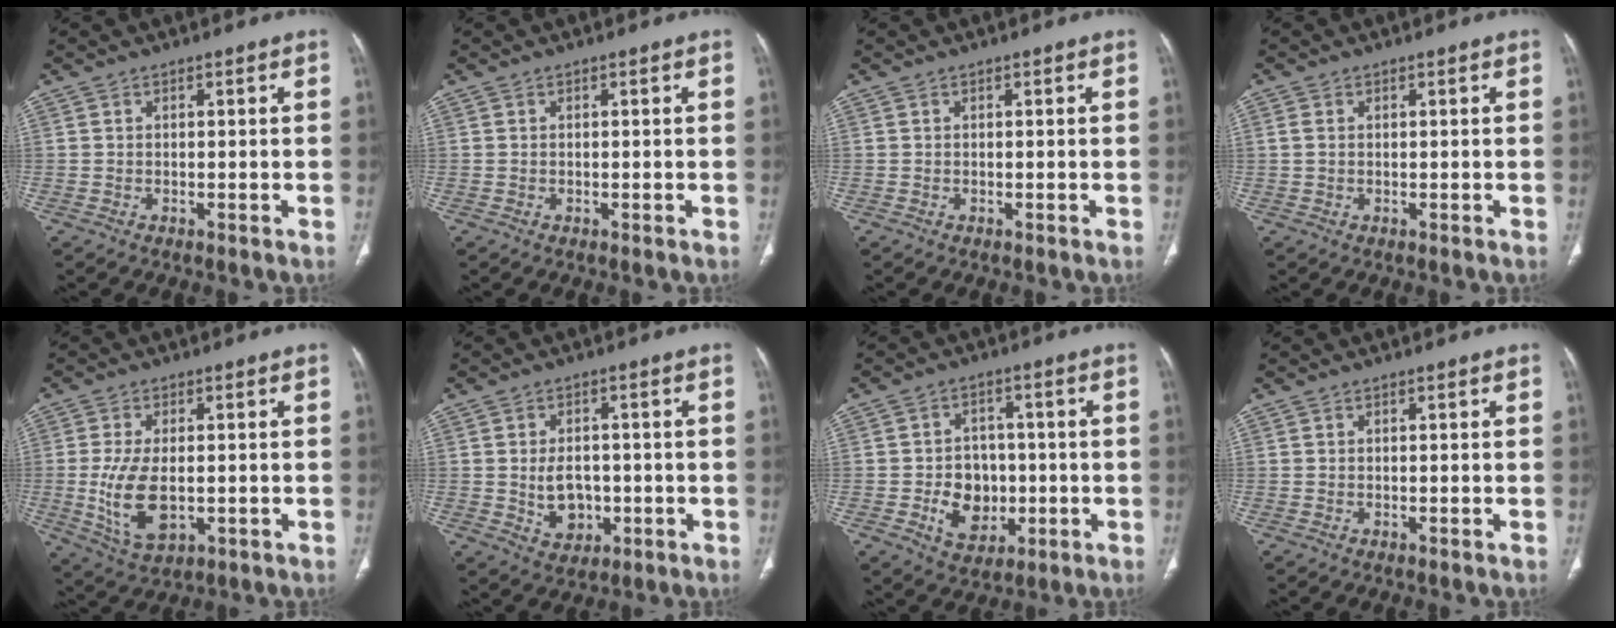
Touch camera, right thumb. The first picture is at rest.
{"total": 0.0}
{"total": 0.0}
{"total": 1.3, "force": [0.2, 0.9, 0.9], "torque": [-0.026, 0.003, 0.006]}
{"total": 10.4, "force": [-1.2, 5.5, 8.7], "torque": [-0.170, -0.012, -0.010]}
{"total": 6.8, "force": [-0.8, 5.0, 4.4], "torque": [-0.053, 0.003, -0.001]}
{"total": 9.2, "force": [-1.7, 7.4, 5.1], "torque": [-0.043, 0.011, -0.017]}
{"total": 0.0}